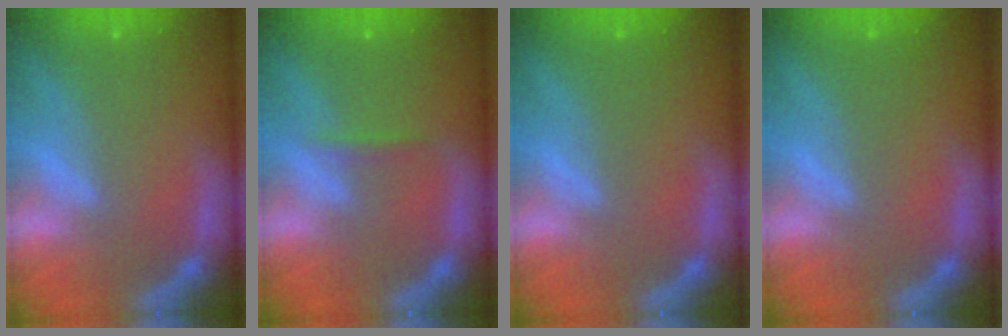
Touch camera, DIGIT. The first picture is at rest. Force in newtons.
{"total": 0.9}
{"total": 0.0}
{"total": 0.0}